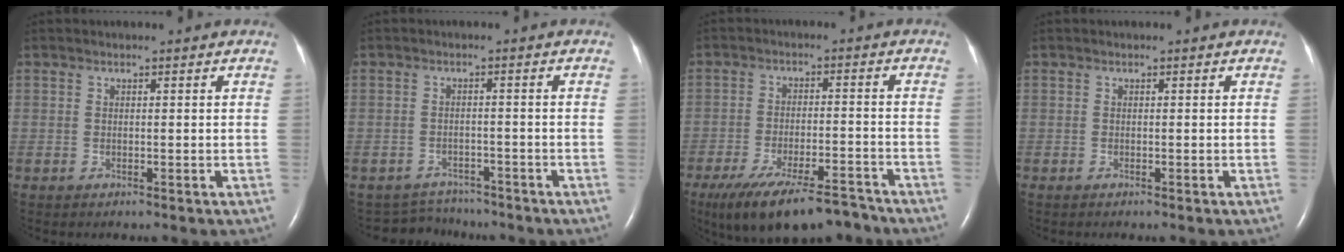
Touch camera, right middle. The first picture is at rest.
{"total": 4.4, "force": [-4.1, 1.1, -1.2], "torque": [0.010, 0.009, -0.062]}
{"total": 14.2, "force": [-11.3, 3.5, 7.8], "torque": [-0.127, -0.008, -0.181]}
{"total": 0.0}